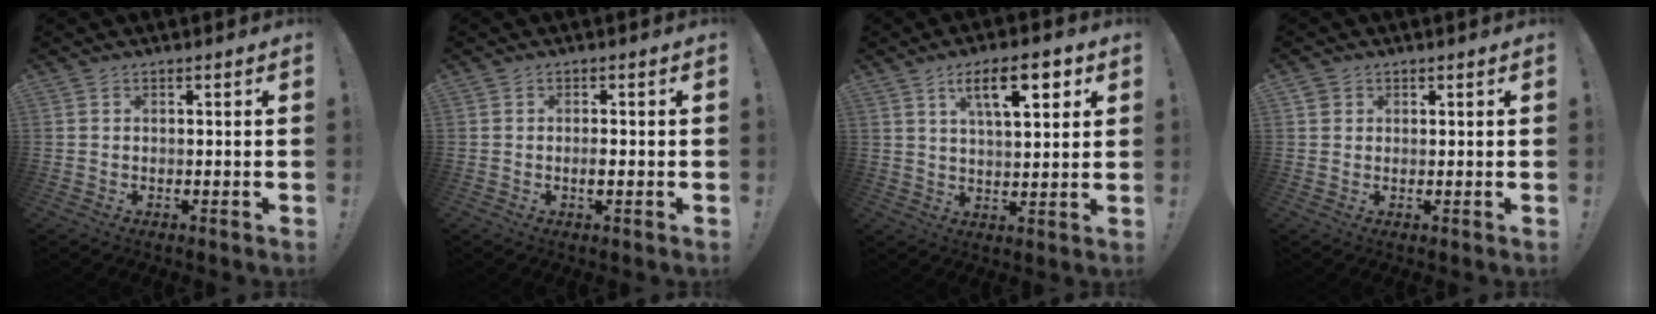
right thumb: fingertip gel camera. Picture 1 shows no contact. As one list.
[{"total": 2.2, "force": [-0.7, 0.7, 2.0], "torque": [-0.025, -0.001, -0.013]}, {"total": 11.9, "force": [5.0, 4.2, 10.0], "torque": [-0.152, -0.005, 0.079]}, {"total": 1.5, "force": [0.9, 1.2, 0.2], "torque": [-0.007, 0.004, 0.017]}]